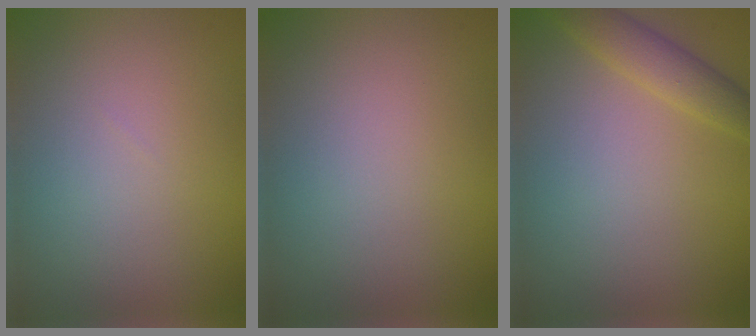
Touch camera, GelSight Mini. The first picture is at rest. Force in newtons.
{"total": 0.0}
{"total": 2.6, "press": 2.6, "slide": 0.1}